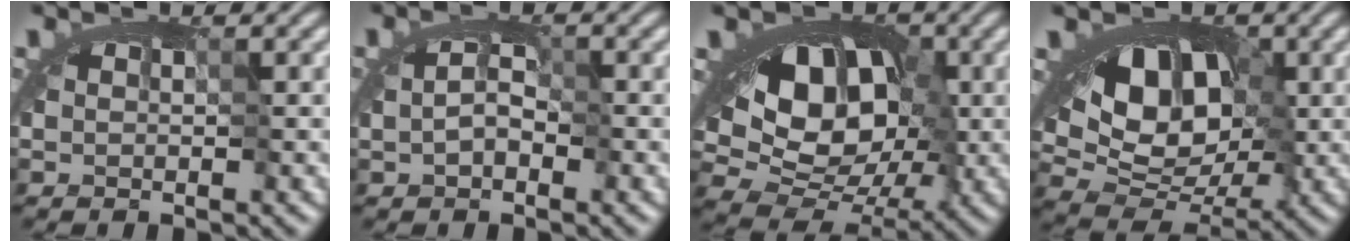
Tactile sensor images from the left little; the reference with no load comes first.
{"total": 1.8, "force": [-1.2, 1.2, 0.7], "torque": [-0.005, 0.002, -0.018]}
{"total": 10.6, "force": [1.6, 7.9, 6.9], "torque": [-0.097, 0.028, 0.012]}
{"total": 8.6, "force": [1.2, 6.0, 6.0], "torque": [-0.084, 0.005, 0.020]}